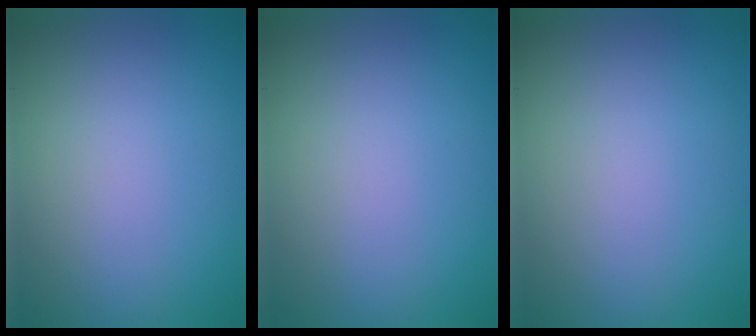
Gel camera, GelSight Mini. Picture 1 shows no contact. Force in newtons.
{"total": 0.0}
{"total": 0.0}